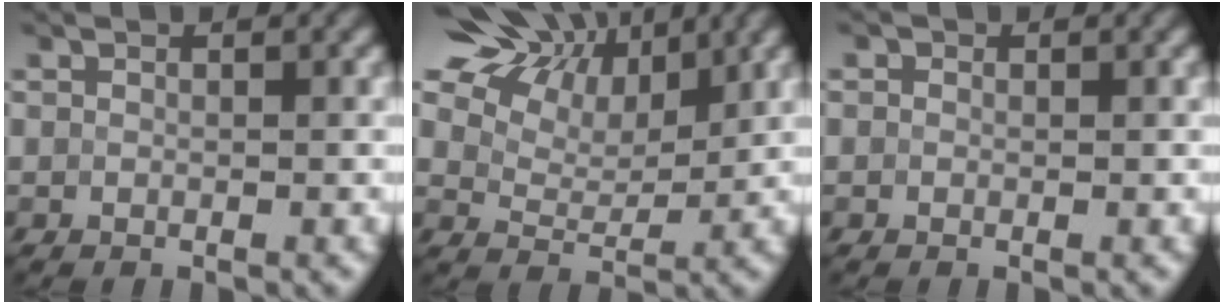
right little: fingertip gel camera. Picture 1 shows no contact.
{"total": 12.1, "force": [6.6, 7.0, 7.2], "torque": [-0.150, 0.033, 0.104]}
{"total": 1.5, "force": [0.8, 1.1, 0.6], "torque": [-0.015, 0.008, -0.001]}